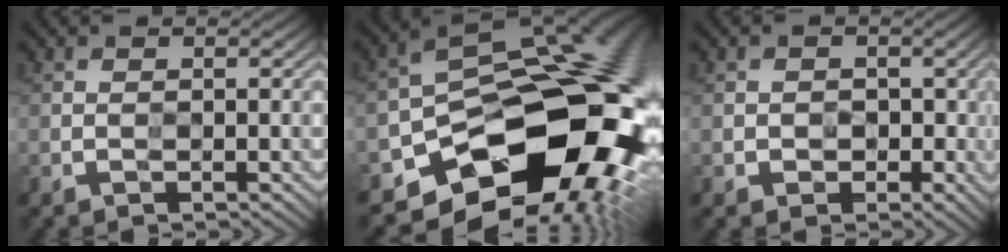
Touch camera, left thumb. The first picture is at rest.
{"total": 18.6, "force": [-6.9, 12.1, 12.4], "torque": [-0.159, -0.031, -0.095]}
{"total": 1.8, "force": [-0.2, 1.7, 0.5], "torque": [-0.007, -0.006, -0.003]}